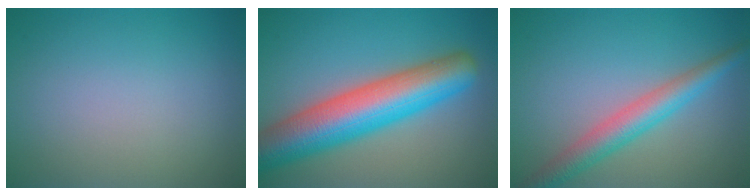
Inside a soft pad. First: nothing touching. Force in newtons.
{"total": 10.2, "press": 10.2, "slide": 0.2}
{"total": 4.2, "press": 4.2, "slide": 0.1}